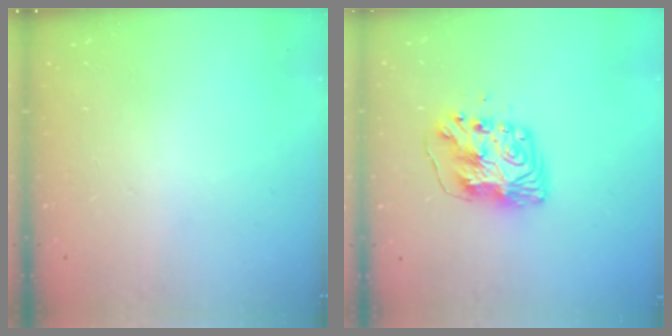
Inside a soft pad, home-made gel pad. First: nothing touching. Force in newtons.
{"total": 9.2, "press": 9.1, "slide": 1.1}